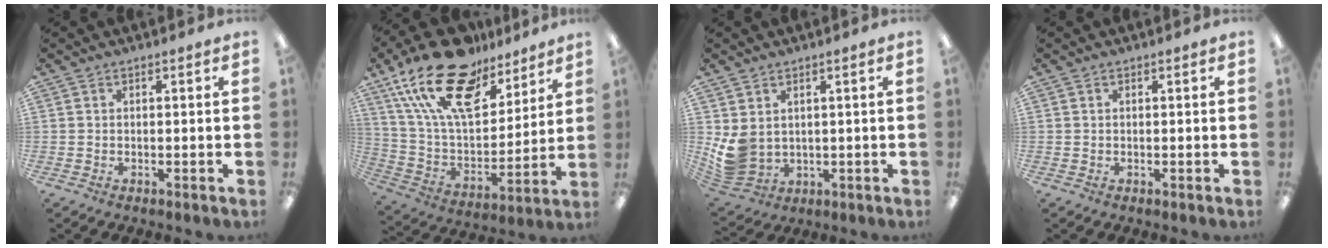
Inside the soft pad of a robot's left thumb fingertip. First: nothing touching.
{"total": 23.5, "force": [15.6, 11.3, 13.5], "torque": [-0.264, -0.089, 0.277]}
{"total": 6.6, "force": [1.9, 5.3, 3.4], "torque": [-0.089, -0.016, 0.037]}
{"total": 0.0}